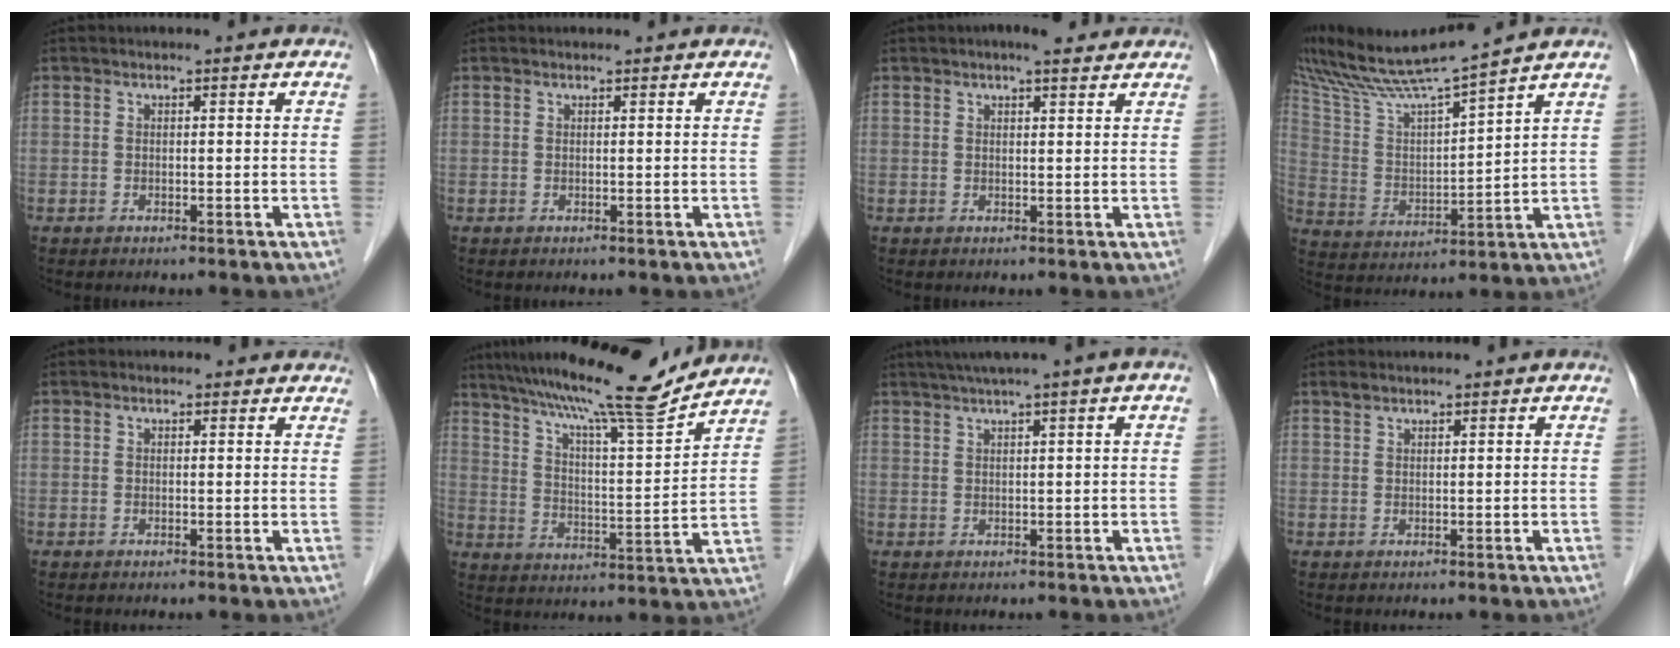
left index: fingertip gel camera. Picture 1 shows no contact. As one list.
[{"total": 0.8, "force": [0.8, 0.1, 0.3], "torque": [-0.010, 0.012, 0.014]}, {"total": 4.4, "force": [3.4, 1.0, 2.5], "torque": [-0.035, 0.019, 0.047]}, {"total": 11.7, "force": [10.8, -1.8, 4.1], "torque": [-0.089, 0.002, 0.207]}, {"total": 2.3, "force": [1.9, 1.1, 0.5], "torque": [-0.002, 0.009, 0.013]}, {"total": 17.4, "force": [15.3, -0.4, 8.4], "torque": [-0.142, -0.003, 0.235]}, {"total": 5.6, "force": [3.4, -0.8, 4.5], "torque": [-0.074, 0.026, 0.056]}, {"total": 1.0, "force": [1.0, 0.1, 0.3], "torque": [-0.010, 0.008, 0.024]}]